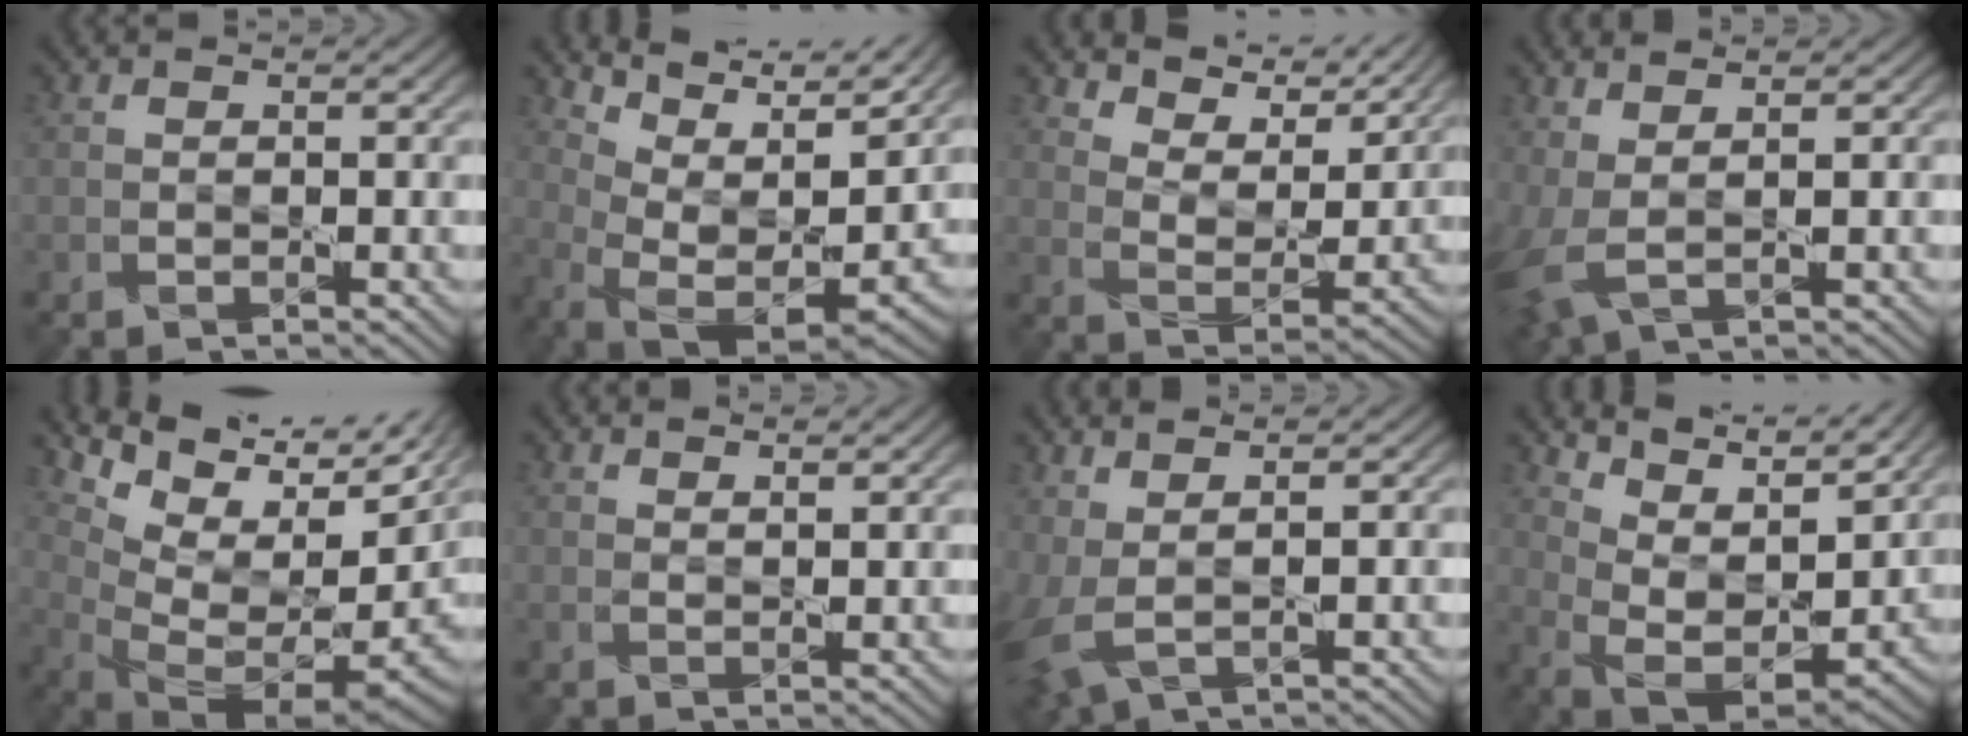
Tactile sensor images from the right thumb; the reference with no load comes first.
{"total": 12.8, "force": [7.7, 4.4, 9.3], "torque": [-0.194, -0.003, 0.137]}
{"total": 8.5, "force": [6.9, 3.1, 3.7], "torque": [-0.079, -0.010, 0.113]}
{"total": 4.1, "force": [1.3, 1.5, 3.5], "torque": [-0.102, 0.001, 0.029]}
{"total": 15.9, "force": [3.4, 8.4, 13.1], "torque": [-0.182, 0.011, 0.115]}
{"total": 1.9, "force": [1.6, 0.3, 0.8], "torque": [-0.017, -0.004, 0.033]}
{"total": 4.7, "force": [1.2, 2.1, 4.0], "torque": [-0.121, -0.004, 0.030]}
{"total": 12.7, "force": [9.4, 3.8, 7.7], "torque": [-0.173, -0.012, 0.152]}